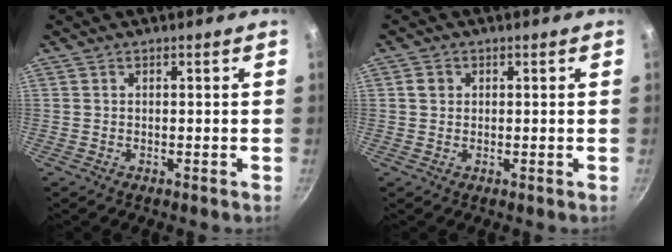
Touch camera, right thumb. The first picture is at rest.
{"total": 1.9, "force": [0.4, 1.7, 0.7], "torque": [-0.006, 0.007, 0.005]}